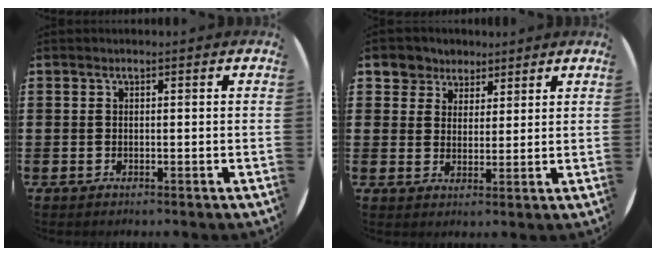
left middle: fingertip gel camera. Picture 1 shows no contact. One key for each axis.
{"total": 4.3, "fx": 3.3, "fy": 2.7, "fz": -0.5, "tx": -0.009, "ty": 0.002, "tz": 0.063}